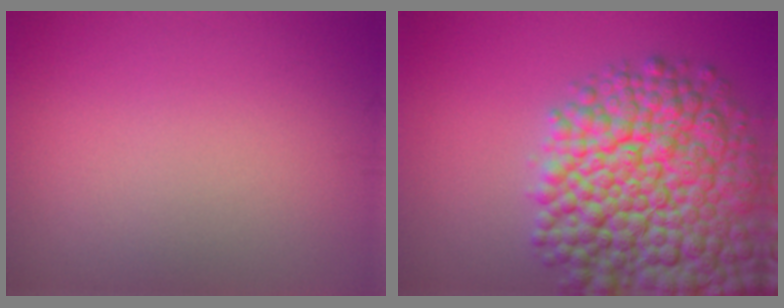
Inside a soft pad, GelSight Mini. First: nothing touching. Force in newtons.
{"total": 14.5, "press": 14.5, "slide": 0.6}